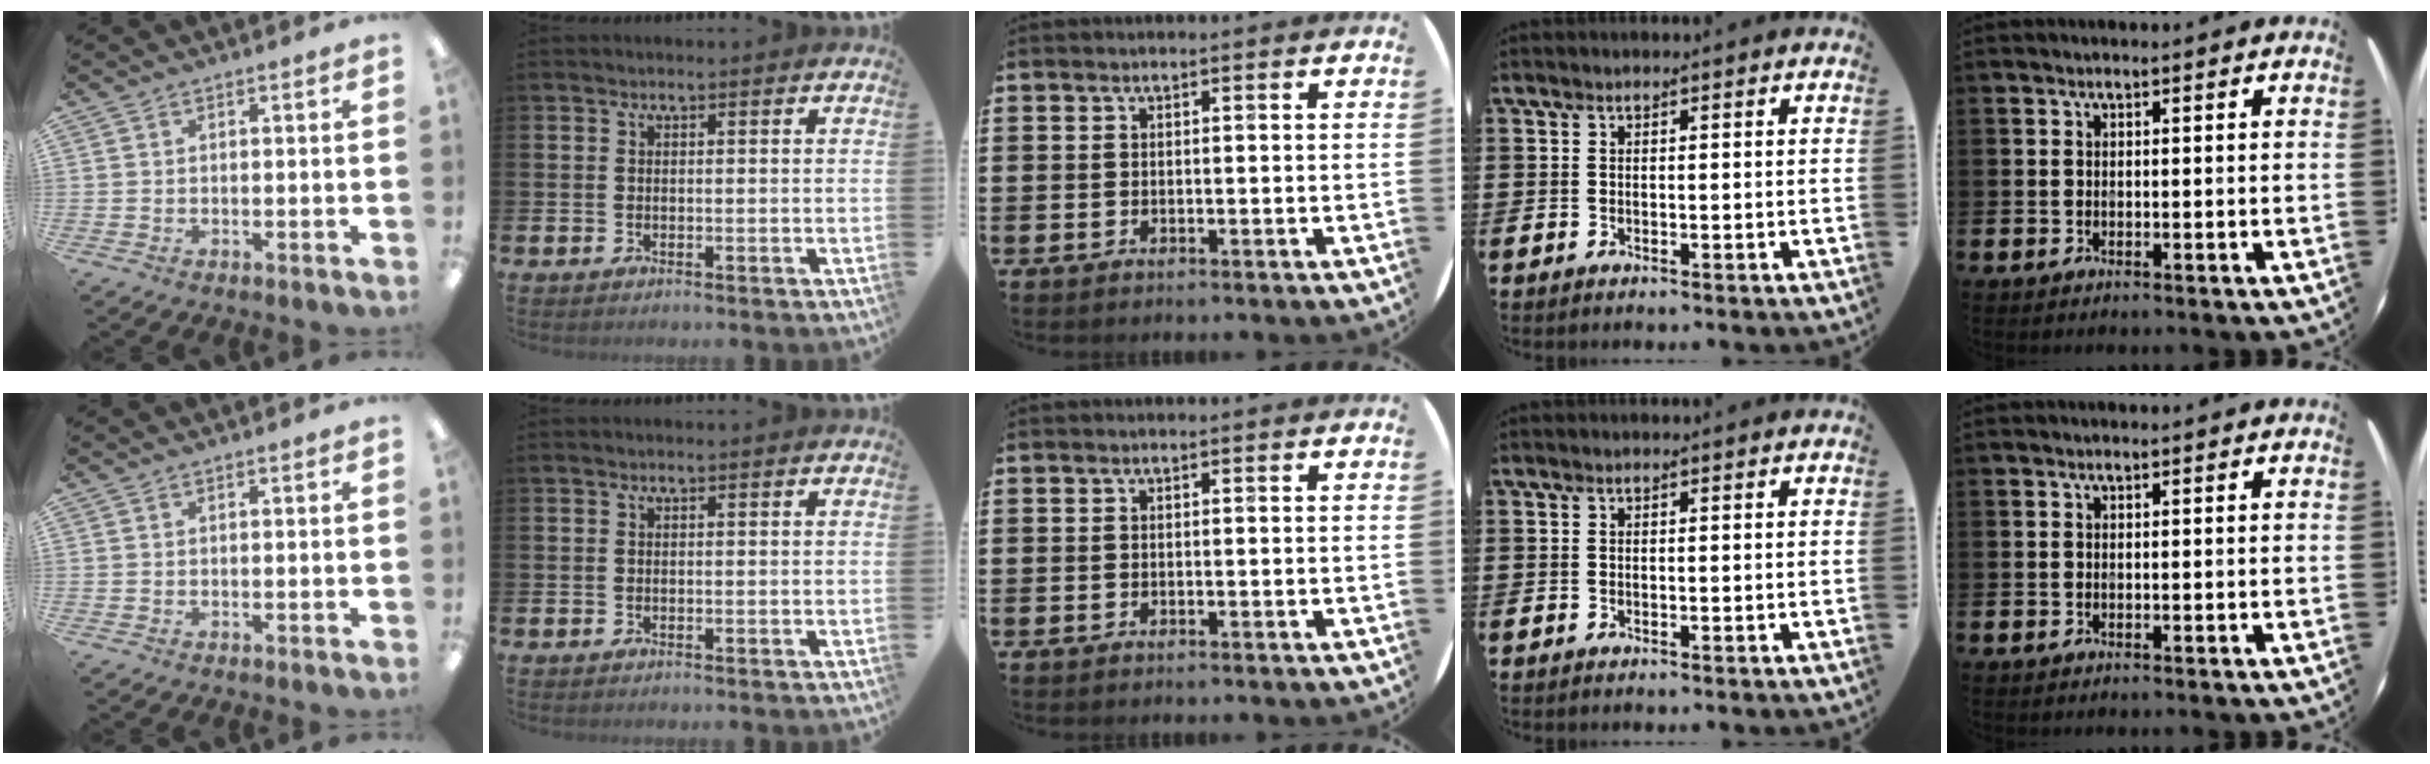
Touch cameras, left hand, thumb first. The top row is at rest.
{}